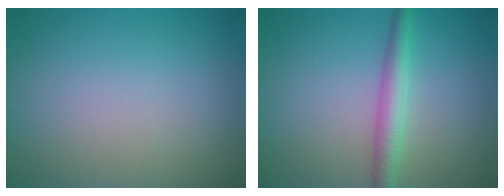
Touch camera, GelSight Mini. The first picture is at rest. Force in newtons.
{"total": 2.8, "press": 2.8, "slide": 0.1}